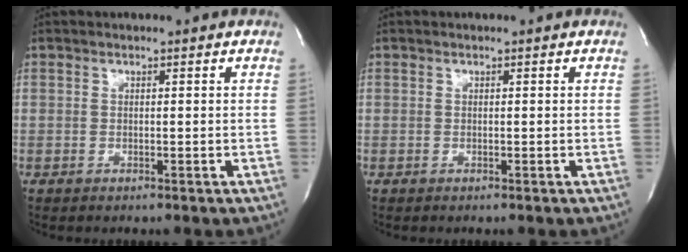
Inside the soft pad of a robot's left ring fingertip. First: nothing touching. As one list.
[{"total": 0.0}]